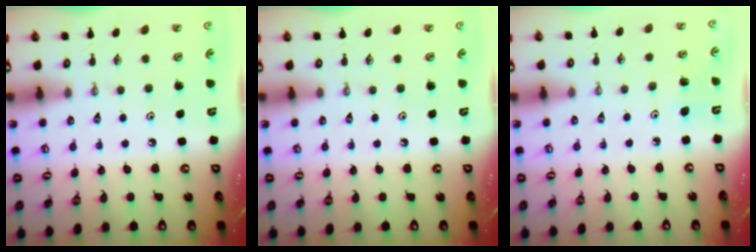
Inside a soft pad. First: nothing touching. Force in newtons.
{"total": 0.0}
{"total": 3.6, "press": 3.4, "slide": 1.0}